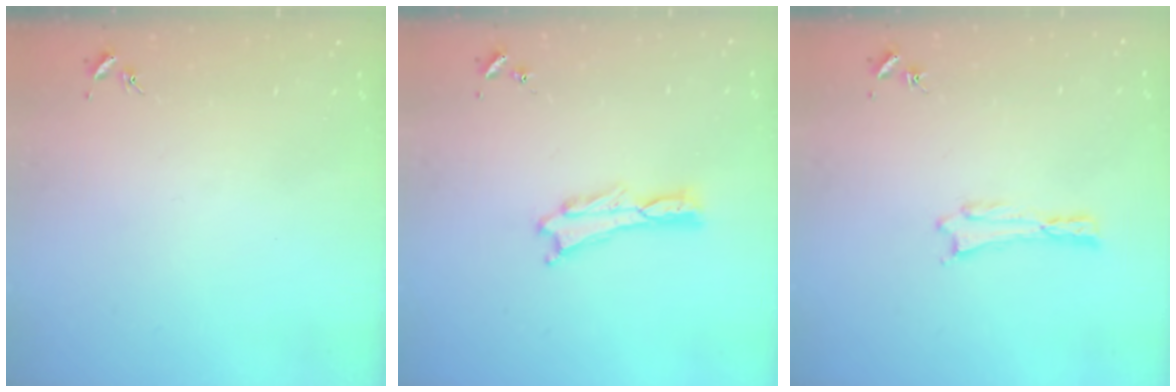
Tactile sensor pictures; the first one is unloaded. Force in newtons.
{"total": 0.0}
{"total": 0.0}